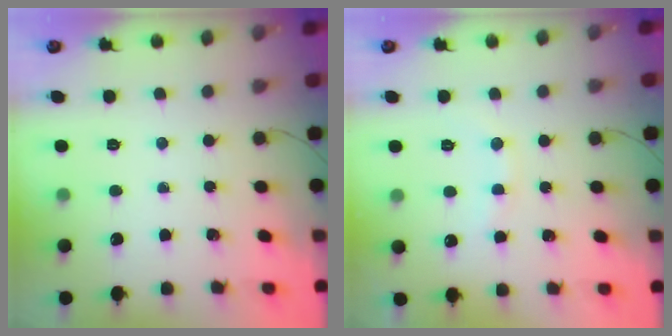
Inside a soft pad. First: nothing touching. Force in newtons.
{"total": 8.2, "press": 8.0, "slide": 1.6}